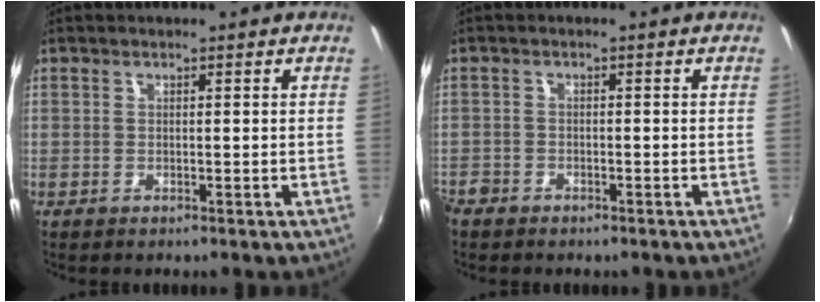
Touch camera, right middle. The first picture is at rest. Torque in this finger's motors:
{"motor_torque": [0.09, -0.09, 0.02, 0.04]}